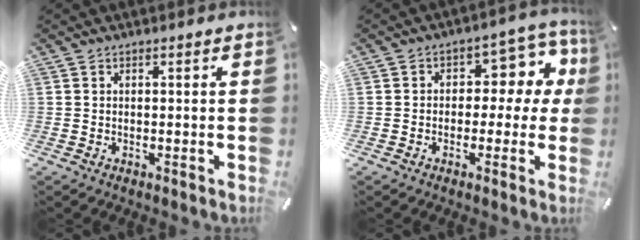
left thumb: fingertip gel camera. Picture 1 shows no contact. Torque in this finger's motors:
{"motor_torque": [0.17, 0.16, 0.06, 0.02, 0.02]}